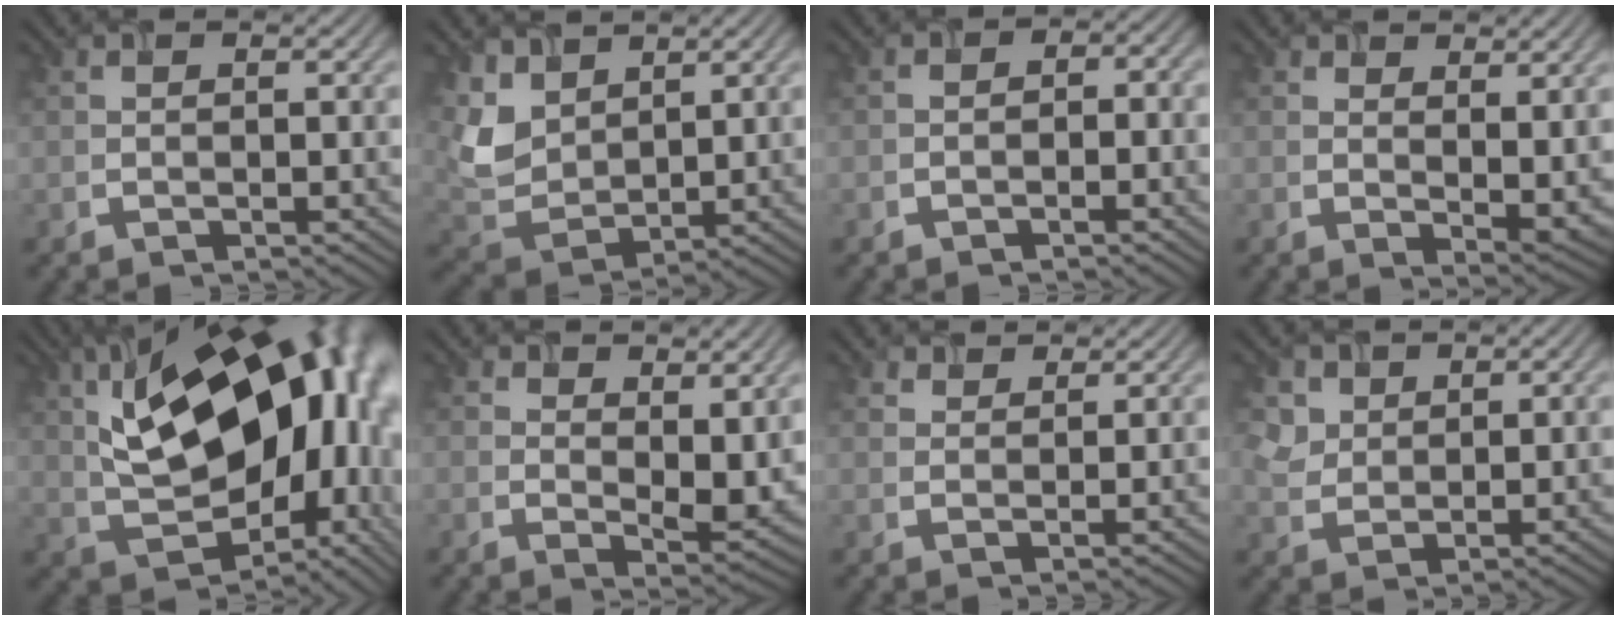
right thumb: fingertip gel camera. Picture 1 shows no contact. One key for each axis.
{"total": 6.5, "fx": 3.8, "fy": 4.2, "fz": 3.1, "tx": -0.095, "ty": -0.006, "tz": 0.089}
{"total": 1.4, "fx": -1.2, "fy": 0.7, "fz": 0.4, "tx": -0.005, "ty": -0.002, "tz": -0.017}
{"total": 3.6, "fx": 2.2, "fy": 1.4, "fz": 2.5, "tx": -0.044, "ty": -0.013, "tz": 0.052}
{"total": 22.6, "fx": 5.6, "fy": 13.0, "fz": 17.6, "tx": -0.308, "ty": 0.027, "tz": 0.117}
{"total": 5.7, "fx": 2.7, "fy": 2.6, "fz": 4.3, "tx": -0.071, "ty": -0.013, "tz": 0.057}
{"total": 2.3, "fx": 2.2, "fy": 0.6, "fz": 0.0, "tx": -0.006, "ty": -0.003, "tz": 0.051}
{"total": 2.8, "fx": 1.9, "fy": 2.0, "fz": 0.3, "tx": -0.023, "ty": -0.003, "tz": 0.049}